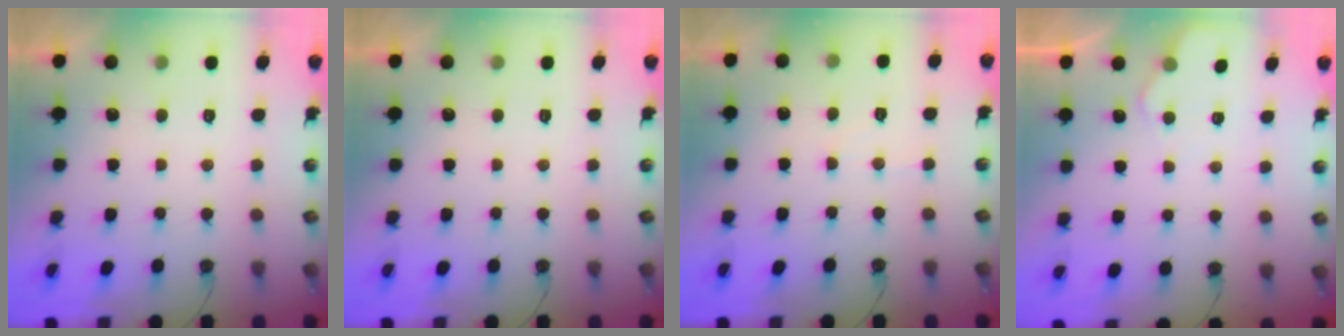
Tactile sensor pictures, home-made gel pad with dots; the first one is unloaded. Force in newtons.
{"total": 0.0}
{"total": 4.4, "press": 4.3, "slide": 0.7}
{"total": 3.8, "press": 3.8, "slide": 0.4}